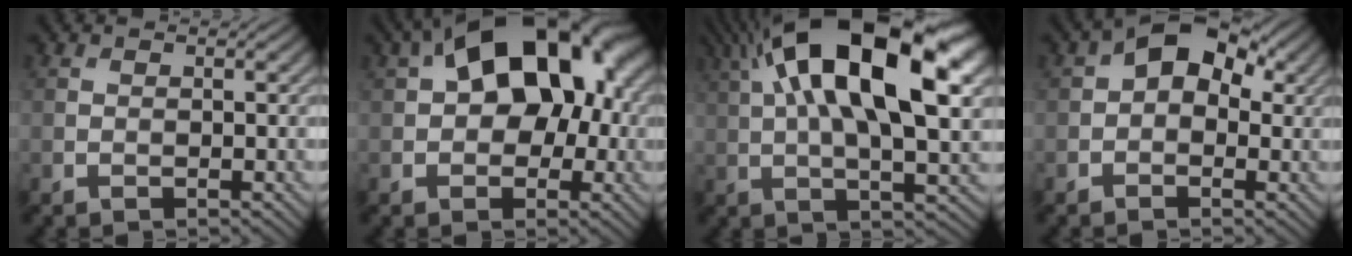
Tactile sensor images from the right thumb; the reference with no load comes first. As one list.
[{"total": 15.6, "force": [3.2, 9.9, 11.6], "torque": [-0.152, 0.024, 0.041]}, {"total": 20.7, "force": [7.3, 8.1, 17.7], "torque": [-0.311, 0.053, 0.111]}, {"total": 7.0, "force": [1.5, 4.5, 5.1], "torque": [-0.068, 0.013, 0.010]}]